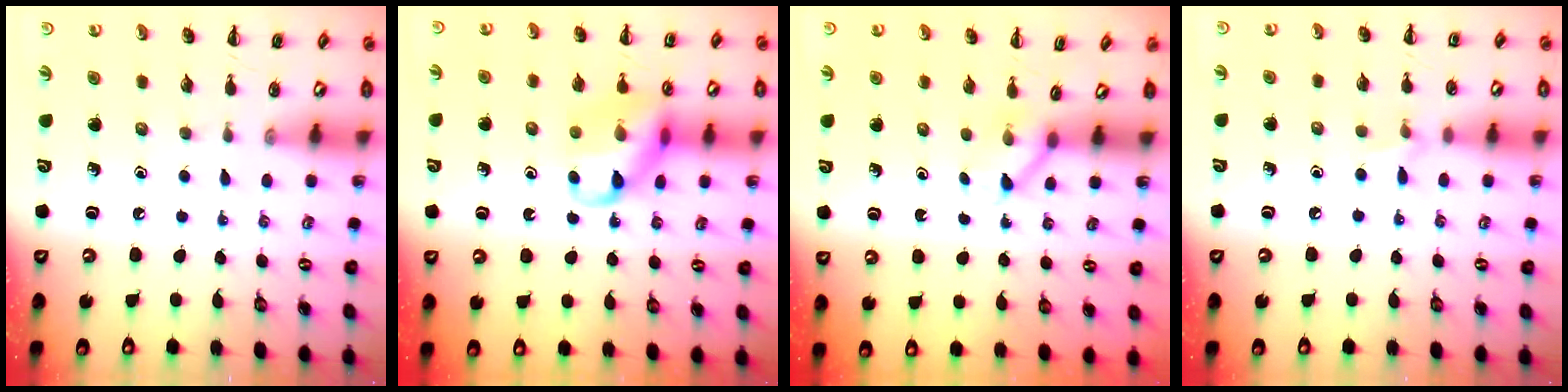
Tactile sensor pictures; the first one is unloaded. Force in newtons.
{"total": 12.1, "press": 11.9, "slide": 2.0}
{"total": 2.8, "press": 2.7, "slide": 0.9}
{"total": 5.2, "press": 5.0, "slide": 1.6}